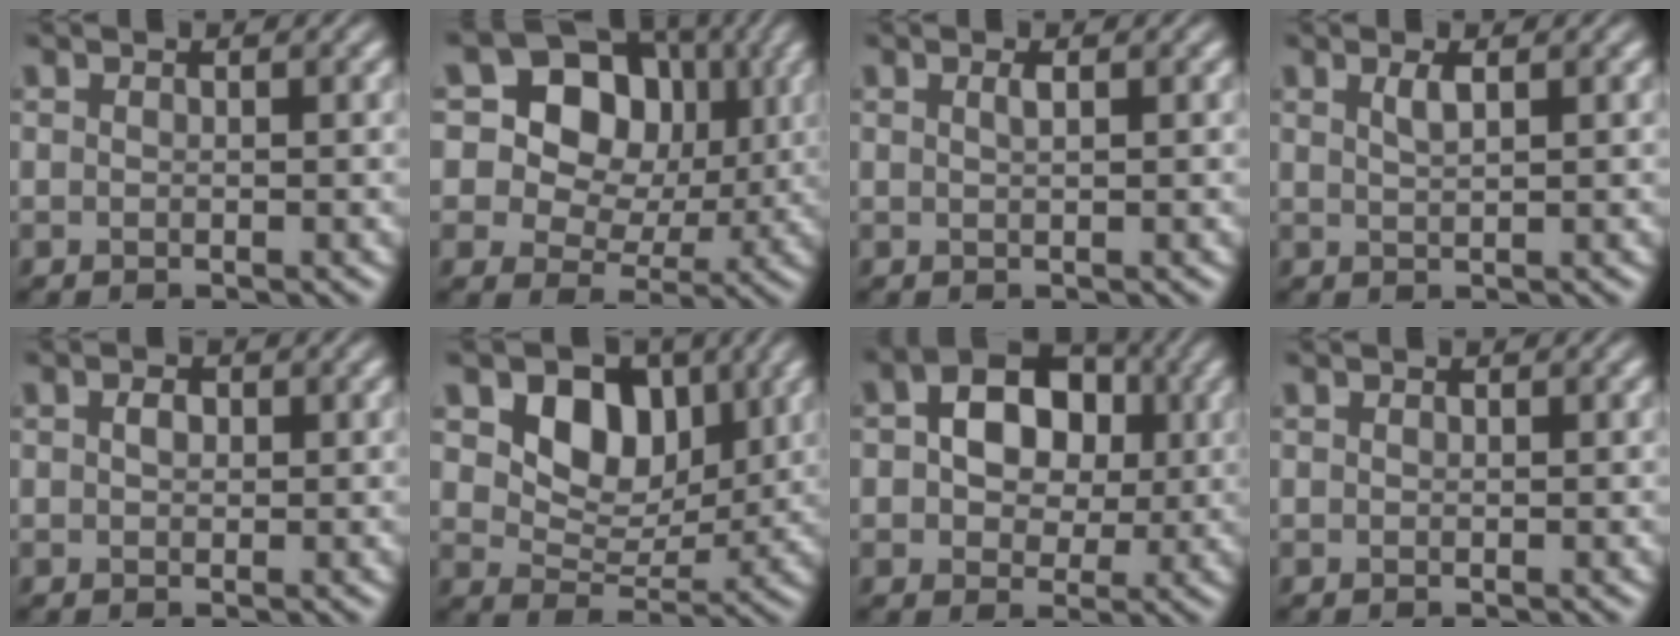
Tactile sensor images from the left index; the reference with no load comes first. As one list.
[{"total": 12.2, "force": [3.8, 9.4, 6.7], "torque": [-0.110, 0.042, 0.044]}, {"total": 0.9, "force": [0.3, 0.3, 0.8], "torque": [-0.011, 0.004, 0.004]}, {"total": 1.5, "force": [0.8, 0.4, 1.2], "torque": [-0.019, 0.003, 0.013]}, {"total": 1.3, "force": [0.3, 0.9, 0.9], "torque": [-0.017, 0.003, 0.002]}, {"total": 6.5, "force": [2.5, 4.6, 3.8], "torque": [-0.062, -0.011, 0.033]}, {"total": 9.0, "force": [1.7, 6.6, 5.8], "torque": [-0.078, 0.032, 0.011]}, {"total": 0.0}]